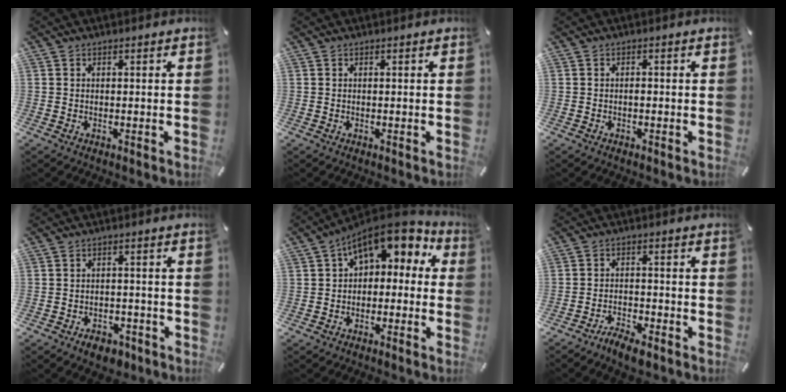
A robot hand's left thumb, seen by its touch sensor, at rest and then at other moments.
{"total": 0.0}
{"total": 0.8, "force": [-0.4, 0.5, 0.5], "torque": [-0.012, 0.001, -0.009]}
{"total": 4.4, "force": [-3.1, 2.7, 1.7], "torque": [-0.028, 0.018, -0.057]}
{"total": 8.3, "force": [4.2, 4.9, 5.2], "torque": [-0.086, -0.025, 0.078]}
{"total": 4.6, "force": [-4.1, 1.4, 1.7], "torque": [-0.036, 0.019, -0.079]}